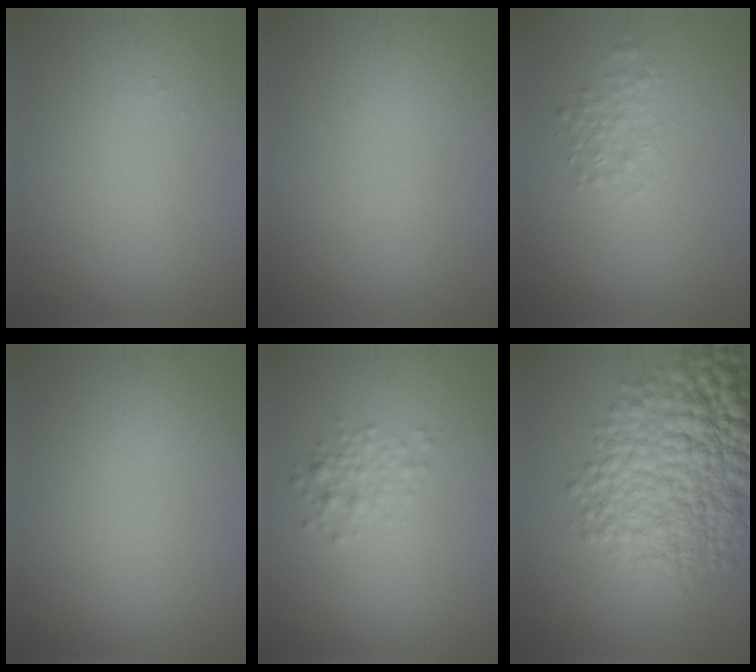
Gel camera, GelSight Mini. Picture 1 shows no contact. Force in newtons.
{"total": 0.0}
{"total": 1.6, "press": 1.6, "slide": 0.0}
{"total": 0.0}
{"total": 1.7, "press": 1.7, "slide": 0.1}
{"total": 10.9, "press": 10.9, "slide": 0.3}